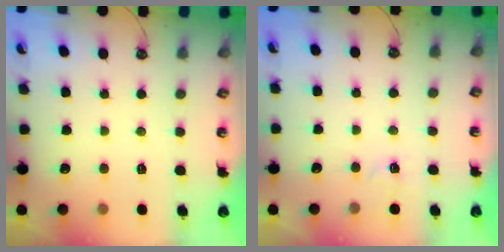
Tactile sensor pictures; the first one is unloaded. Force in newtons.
{"total": 2.6, "press": 2.6, "slide": 0.4}